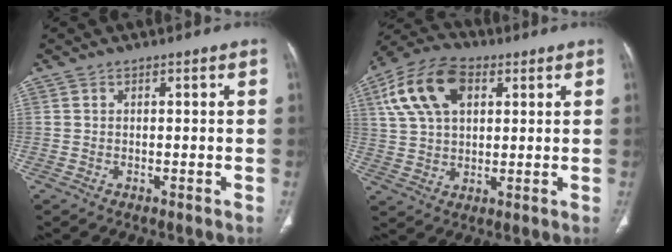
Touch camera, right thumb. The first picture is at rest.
{"total": 14.5, "force": [5.2, 8.8, 10.2], "torque": [-0.190, 0.011, 0.094]}